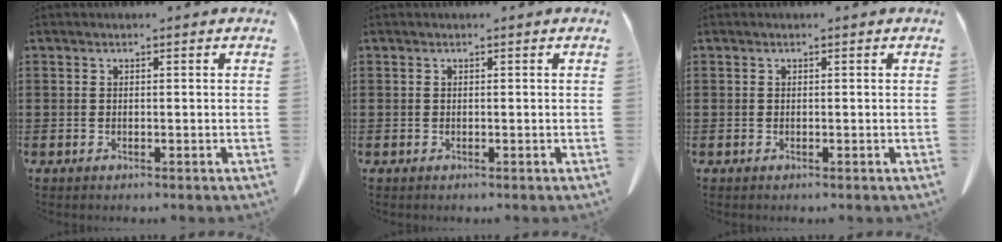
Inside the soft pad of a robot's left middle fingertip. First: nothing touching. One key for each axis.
{"total": 0.0}
{"total": 0.0}